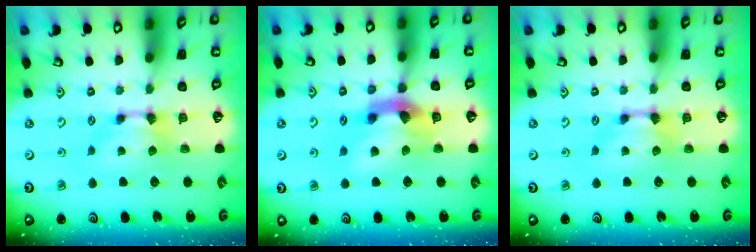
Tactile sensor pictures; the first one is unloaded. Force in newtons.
{"total": 6.1, "press": 5.8, "slide": 2.2}
{"total": 0.0}